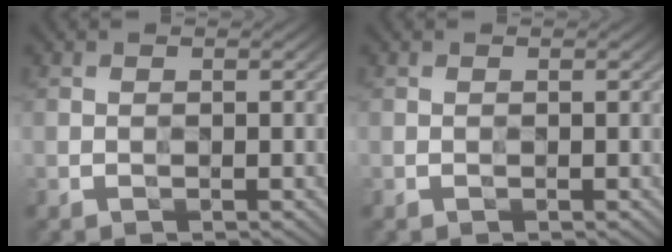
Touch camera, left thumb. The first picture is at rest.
{"total": 0.0}